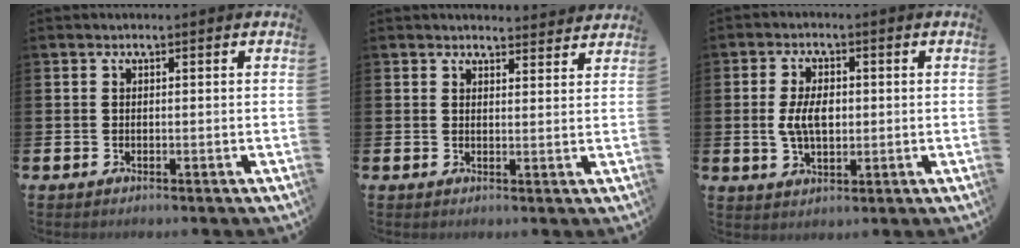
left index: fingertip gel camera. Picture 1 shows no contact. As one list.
[{"total": 3.3, "force": [3.3, 0.5, 0.0], "torque": [0.005, -0.022, 0.058]}, {"total": 4.9, "force": [0.3, 2.8, 4.1], "torque": [-0.075, 0.007, 0.002]}]